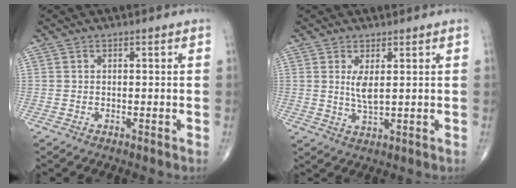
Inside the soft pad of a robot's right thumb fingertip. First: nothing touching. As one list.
[{"total": 3.7, "force": [1.1, 1.0, 3.4], "torque": [-0.067, -0.016, 0.027]}]